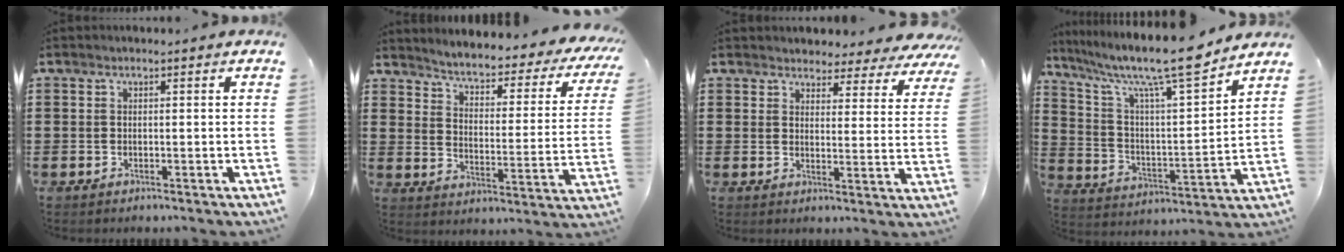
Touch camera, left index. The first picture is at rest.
{"total": 3.1, "force": [2.8, 0.1, 1.3], "torque": [-0.044, -0.033, 0.036]}
{"total": 3.8, "force": [3.7, 0.8, 0.3], "torque": [-0.019, -0.019, 0.063]}
{"total": 12.5, "force": [10.0, 1.5, 7.3], "torque": [-0.161, -0.069, 0.163]}